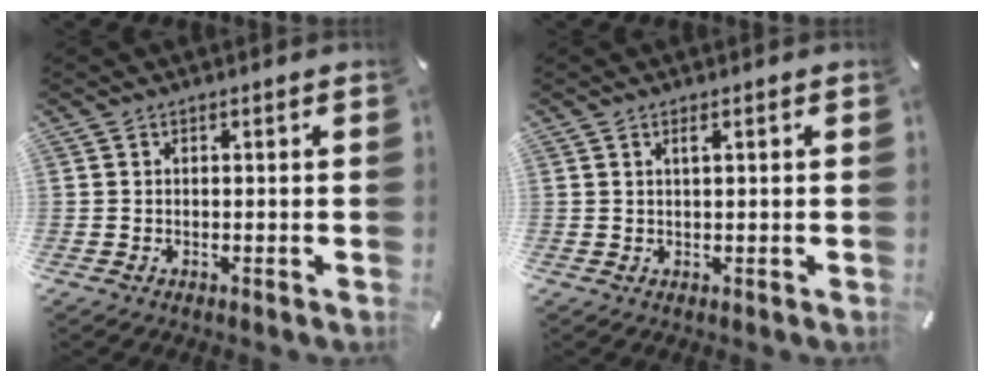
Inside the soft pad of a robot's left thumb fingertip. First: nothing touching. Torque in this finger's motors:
{"motor_torque": [0.29, 0.32, -0.03, -0.01, 0.00]}